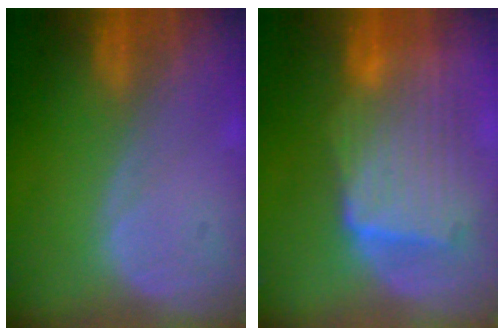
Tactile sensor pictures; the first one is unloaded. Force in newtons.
{"total": 10.3, "press": 9.1, "slide": 4.9}